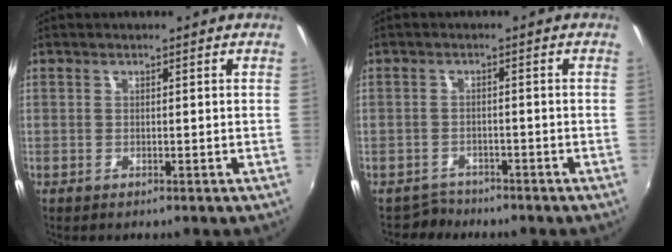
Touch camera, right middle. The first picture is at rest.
{"total": 2.9, "force": [-2.5, 1.5, -0.4], "torque": [0.000, 0.004, -0.045]}